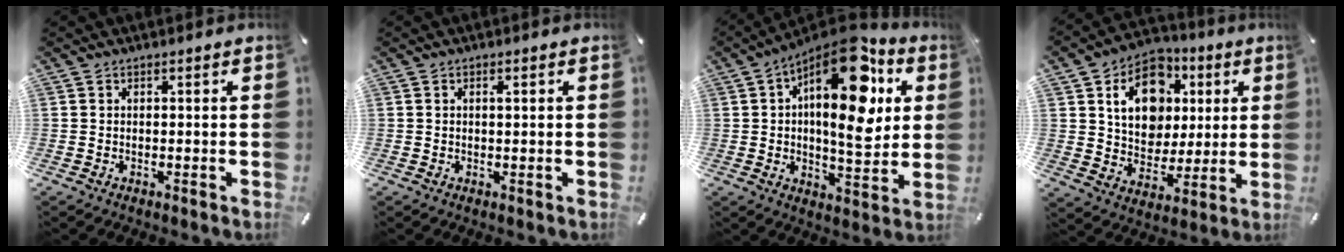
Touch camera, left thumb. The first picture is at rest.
{"total": 1.2, "force": [0.2, 0.3, 1.1], "torque": [-0.020, 0.001, 0.002]}
{"total": 20.6, "force": [8.1, 8.9, 16.8], "torque": [-0.261, -0.047, 0.125]}
{"total": 14.3, "force": [4.3, 11.7, 7.0], "torque": [-0.107, -0.006, 0.083]}